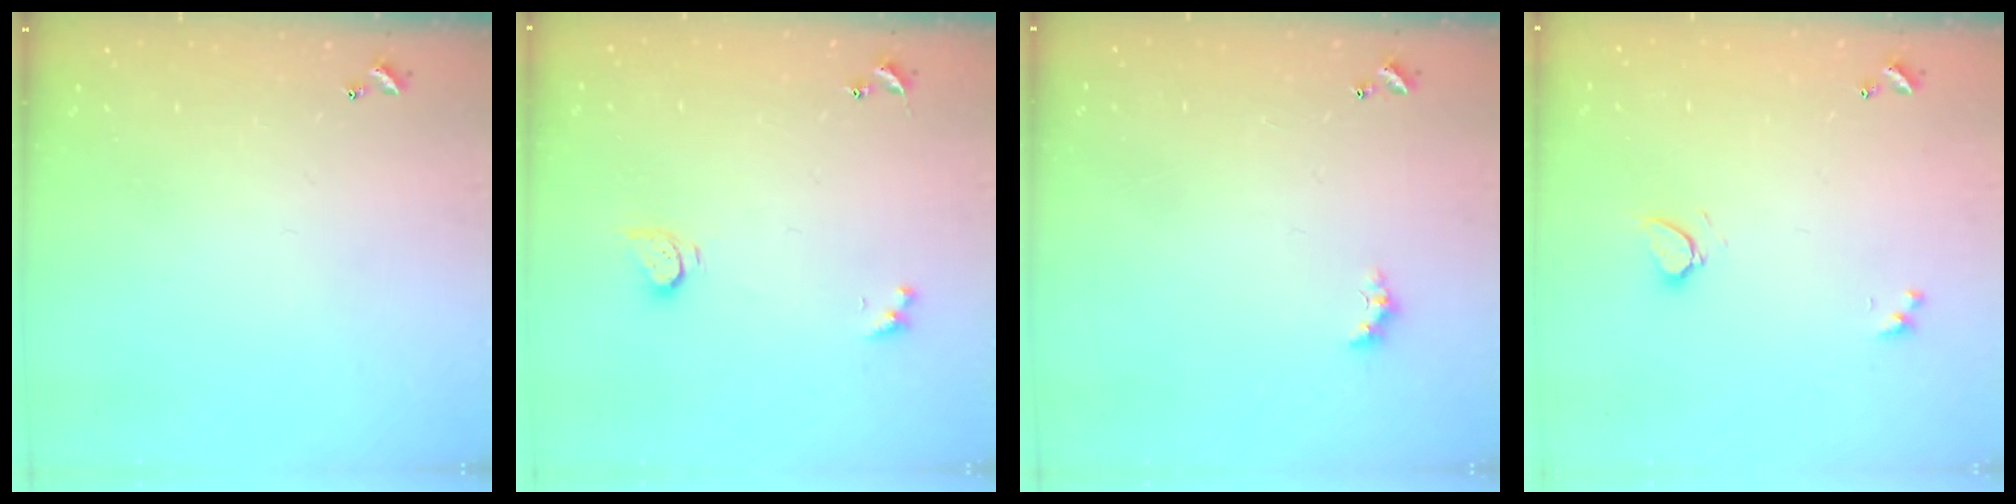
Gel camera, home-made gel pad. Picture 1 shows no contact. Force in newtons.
{"total": 2.4, "press": 2.3, "slide": 0.4}
{"total": 1.5, "press": 1.4, "slide": 0.6}
{"total": 1.7, "press": 1.6, "slide": 0.3}